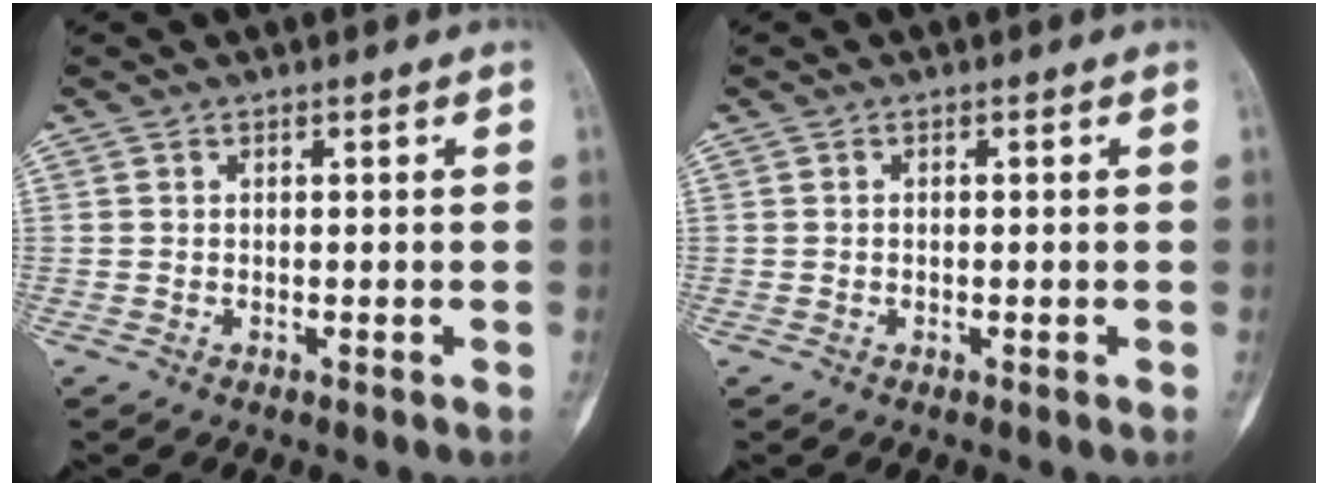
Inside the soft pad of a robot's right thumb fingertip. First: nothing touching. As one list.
[{"total": 0.0}]